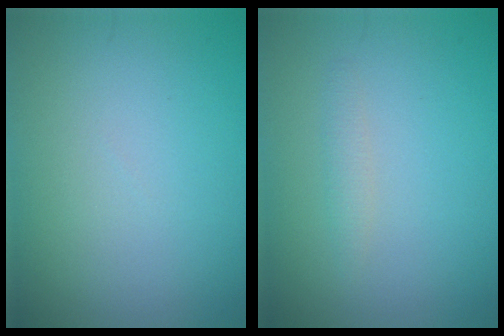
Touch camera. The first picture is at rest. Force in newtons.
{"total": 0.9, "press": 0.9, "slide": 0.1}